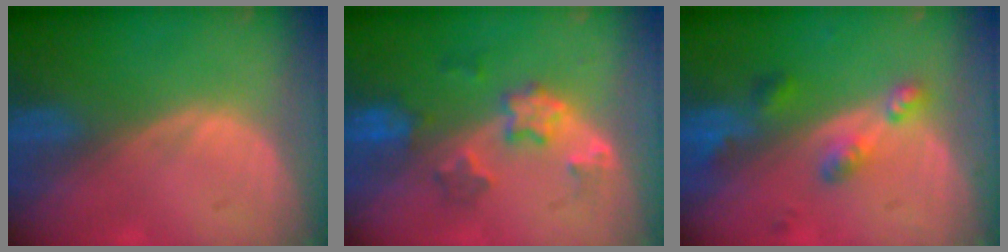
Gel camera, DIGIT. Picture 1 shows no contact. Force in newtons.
{"total": 5.7, "press": 5.6, "slide": 1.1}
{"total": 5.3, "press": 4.8, "slide": 2.2}